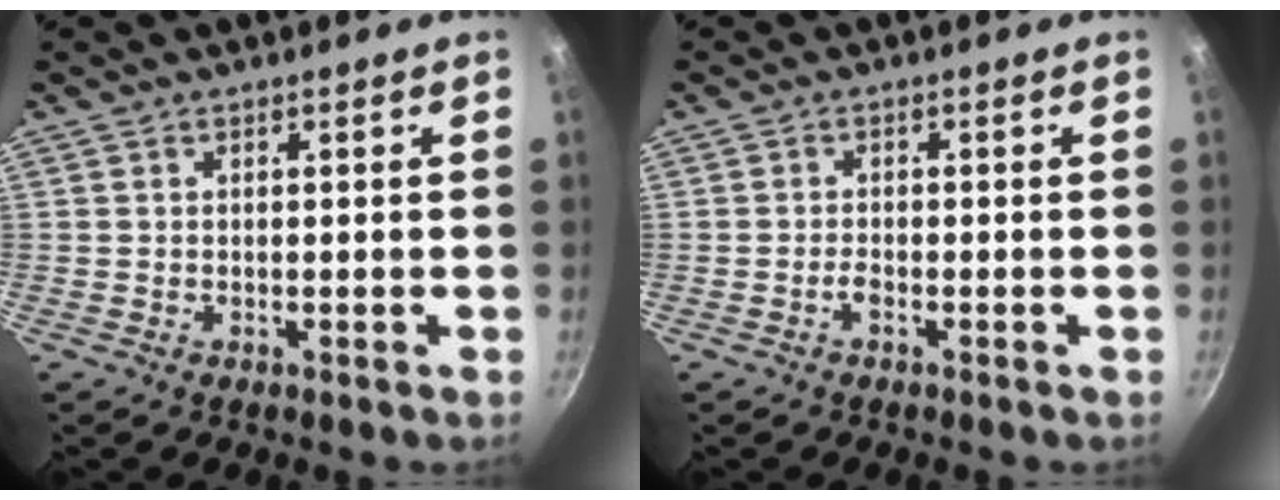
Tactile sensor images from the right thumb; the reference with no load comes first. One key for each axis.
{"total": 1.3, "fx": -0.8, "fy": 0.4, "fz": 0.9, "tx": -0.018, "ty": 0.010, "tz": -0.018}